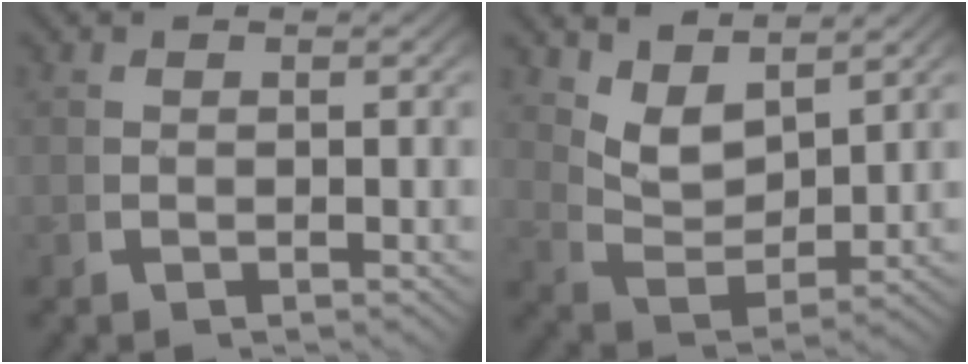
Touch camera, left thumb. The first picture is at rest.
{"total": 4.8, "force": [3.4, 2.1, 2.6], "torque": [-0.051, -0.018, 0.071]}